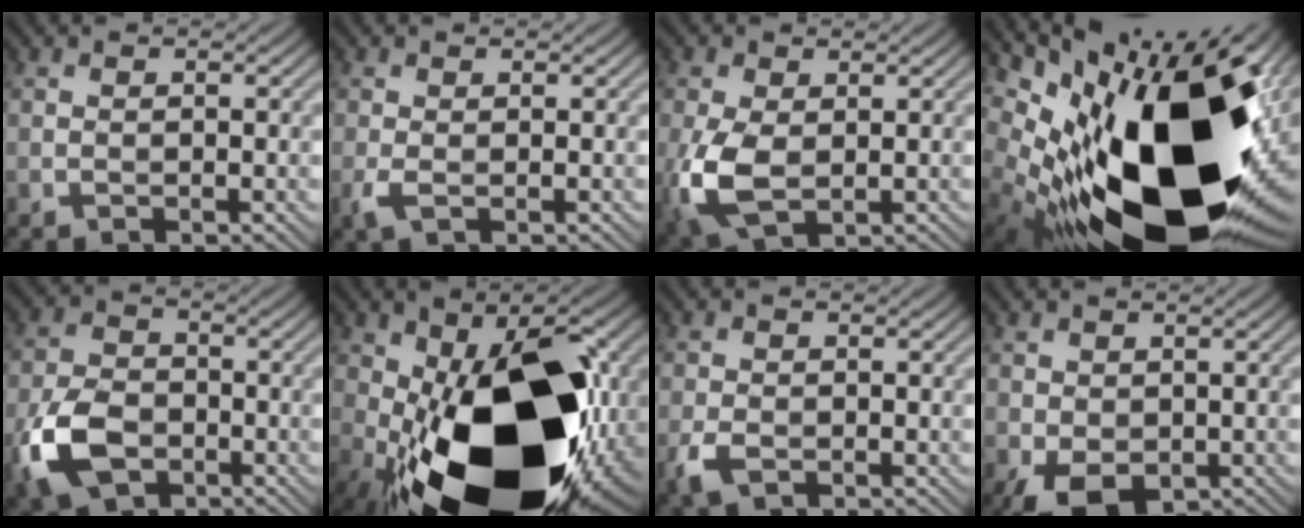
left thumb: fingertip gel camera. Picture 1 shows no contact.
{"total": 2.4, "force": [-0.1, 1.6, 1.8], "torque": [-0.049, 0.001, -0.008]}
{"total": 8.7, "force": [-0.3, 5.9, 6.4], "torque": [-0.183, -0.006, -0.008]}
{"total": 23.2, "force": [-1.0, 13.3, 19.0], "torque": [-0.354, -0.071, 0.008]}
{"total": 9.1, "force": [-3.9, 6.1, 5.5], "torque": [-0.137, -0.012, -0.087]}
{"total": 23.6, "force": [-6.6, 12.4, 18.9], "torque": [-0.309, -0.039, -0.079]}
{"total": 3.4, "force": [-1.3, 2.4, 2.1], "torque": [-0.058, -0.005, -0.032]}
{"total": 5.0, "force": [-1.1, 3.7, 3.2], "torque": [-0.074, -0.007, -0.024]}